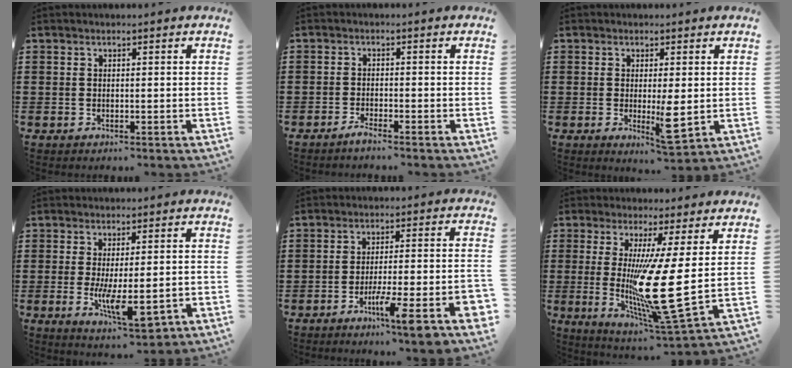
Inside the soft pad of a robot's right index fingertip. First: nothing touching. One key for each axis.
{"total": 1.6, "fx": -1.5, "fy": -0.1, "fz": 0.6, "tx": -0.012, "ty": -0.002, "tz": -0.027}
{"total": 5.1, "fx": -0.5, "fy": 1.1, "fz": 4.9, "tx": -0.079, "ty": -0.010, "tz": -0.007}
{"total": 7.7, "fx": -1.9, "fy": 1.6, "fz": 7.3, "tx": -0.147, "ty": -0.018, "tz": -0.034}
{"total": 9.4, "fx": -5.4, "fy": 0.6, "fz": 7.7, "tx": -0.128, "ty": -0.012, "tz": -0.097}
{"total": 14.6, "fx": 0.4, "fy": 1.2, "fz": 14.6, "tx": -0.257, "ty": -0.042, "tz": -0.003}